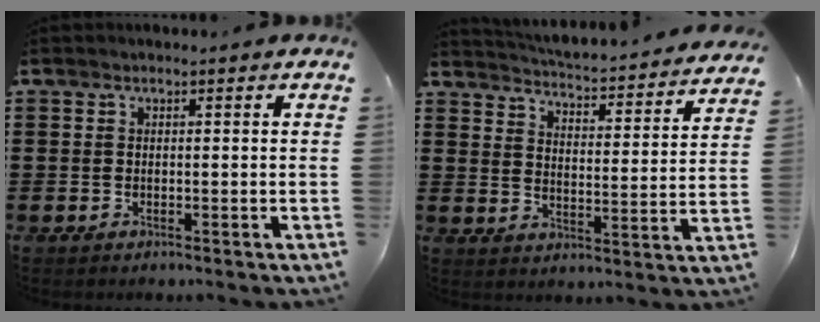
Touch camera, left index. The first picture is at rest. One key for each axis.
{"total": 3.6, "fx": 3.6, "fy": -0.4, "fz": 0.4, "tx": -0.029, "ty": -0.037, "tz": 0.053}